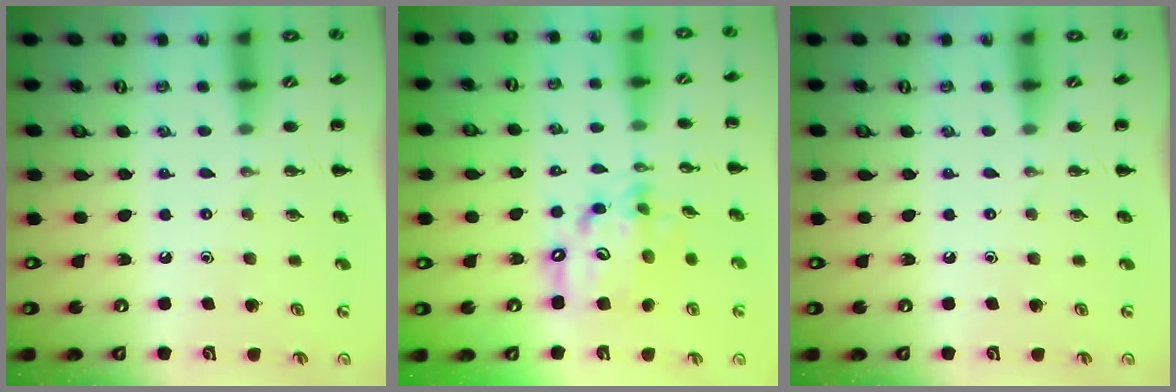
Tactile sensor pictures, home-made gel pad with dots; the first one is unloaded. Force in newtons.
{"total": 14.3, "press": 13.9, "slide": 3.4}
{"total": 0.0}